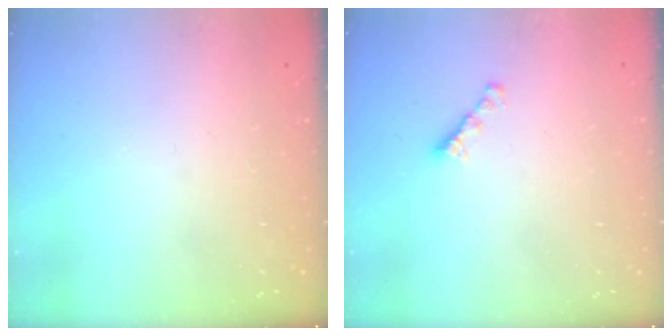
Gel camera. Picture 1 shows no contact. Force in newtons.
{"total": 2.7, "press": 2.6, "slide": 0.7}